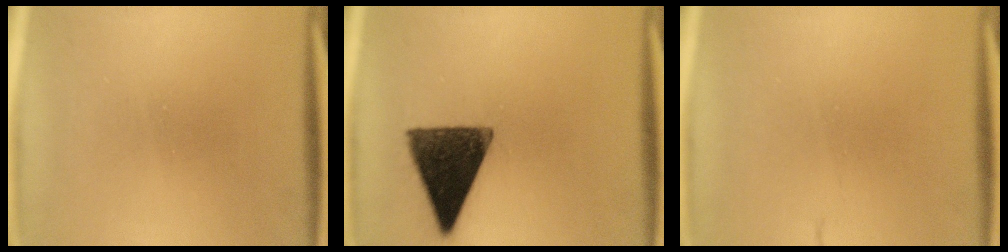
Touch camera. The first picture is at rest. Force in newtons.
{"total": 13.7}
{"total": 1.6}